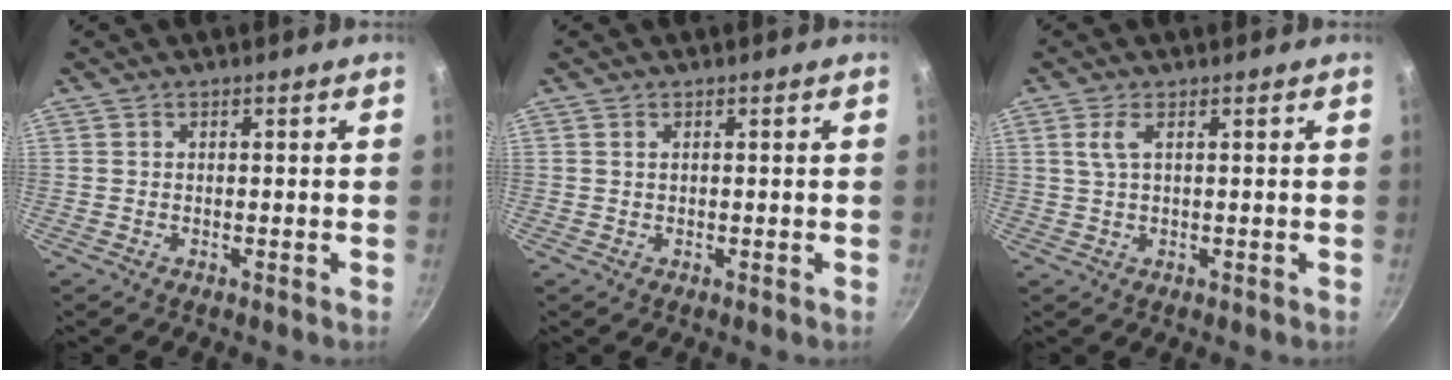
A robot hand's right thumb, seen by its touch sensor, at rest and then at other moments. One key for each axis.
{"total": 0.6, "fx": 0.3, "fy": 0.4, "fz": 0.4, "tx": -0.006, "ty": 0.001, "tz": 0.005}
{"total": 2.8, "fx": 1.0, "fy": 1.0, "fz": 2.4, "tx": -0.055, "ty": 0.003, "tz": 0.022}